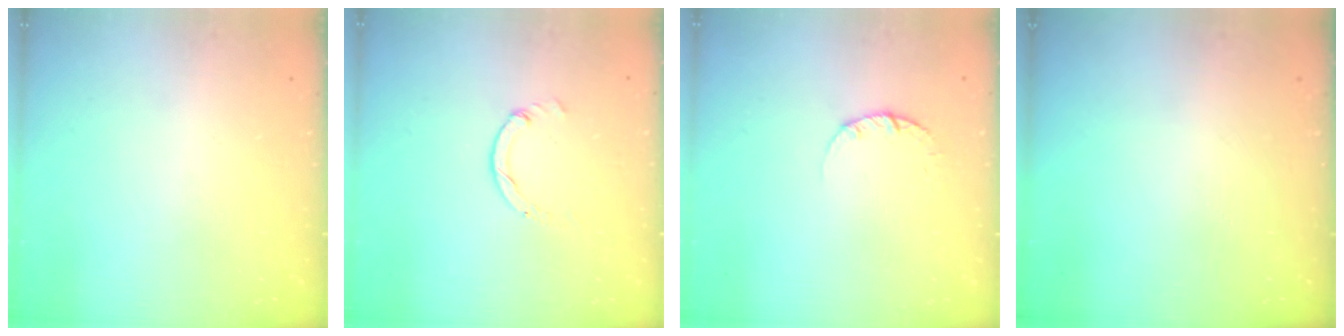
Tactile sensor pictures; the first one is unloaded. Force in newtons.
{"total": 0.0}
{"total": 2.4, "press": 2.3, "slide": 0.3}
{"total": 0.0}